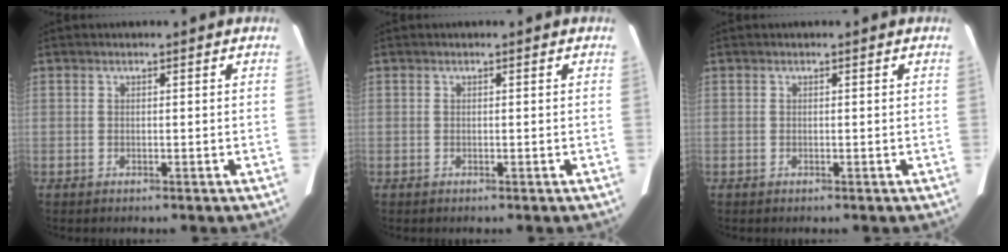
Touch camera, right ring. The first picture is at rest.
{"total": 0.0}
{"total": 0.0}